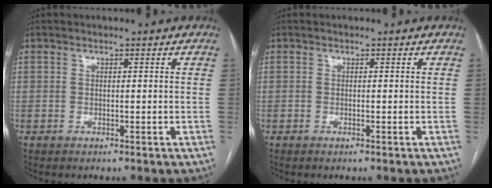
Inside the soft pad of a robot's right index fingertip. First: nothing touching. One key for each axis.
{"total": 0.0}